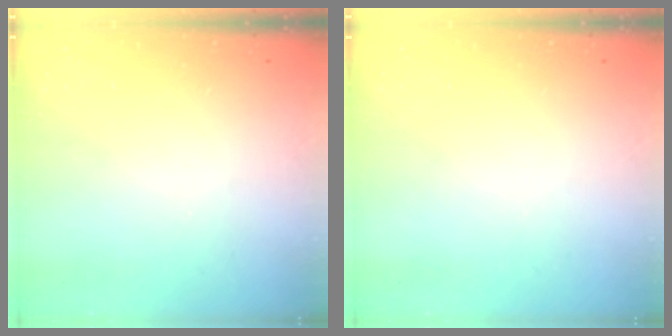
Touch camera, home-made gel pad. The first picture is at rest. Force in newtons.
{"total": 0.0}